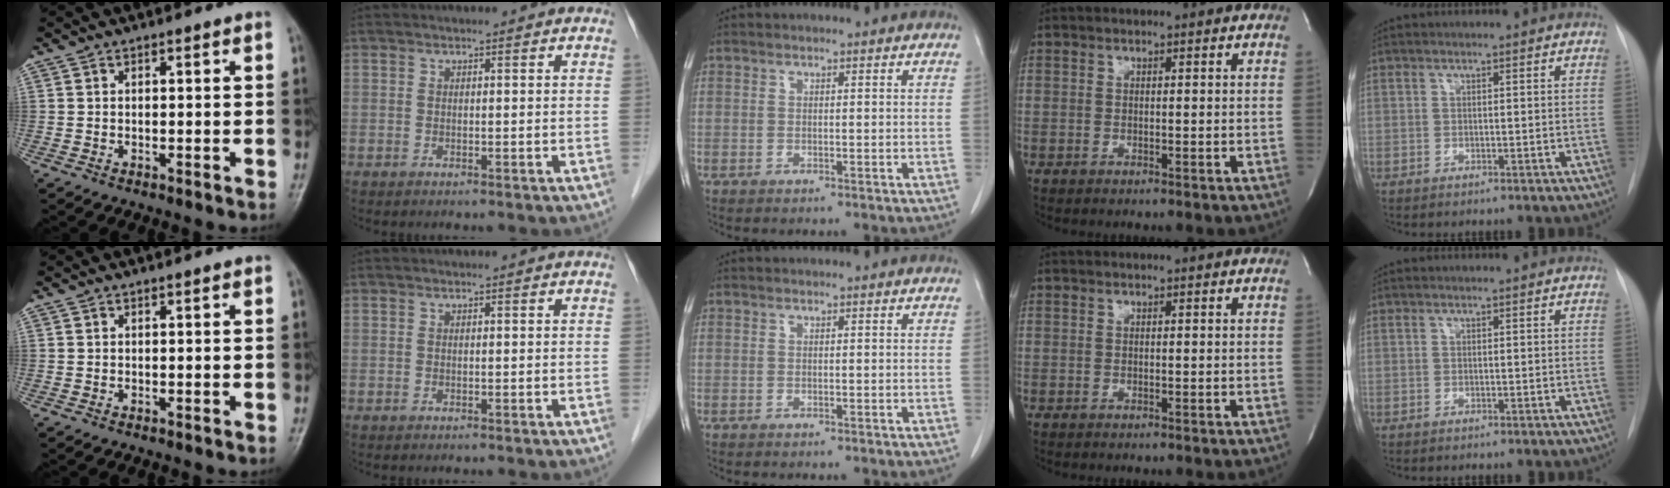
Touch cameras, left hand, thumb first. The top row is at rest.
{}